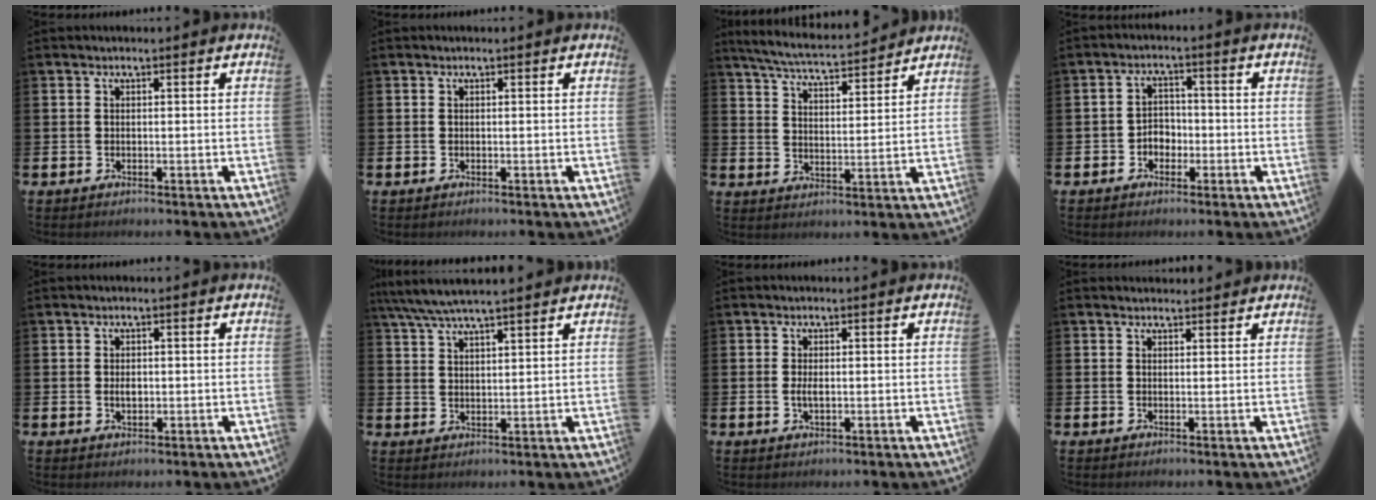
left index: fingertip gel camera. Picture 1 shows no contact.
{"total": 0.0}
{"total": 5.7, "force": [5.5, 0.4, 1.4], "torque": [-0.051, -0.036, 0.095]}
{"total": 2.9, "force": [-1.5, 2.3, 1.1], "torque": [-0.019, 0.006, -0.036]}
{"total": 1.4, "force": [0.1, 0.8, 1.1], "torque": [-0.007, 0.000, -0.004]}
{"total": 5.6, "force": [5.1, 0.5, 2.4], "torque": [-0.064, -0.015, 0.092]}
{"total": 1.6, "force": [0.0, 0.7, 1.5], "torque": [-0.020, -0.001, -0.004]}
{"total": 1.4, "force": [1.3, 0.4, 0.1], "torque": [0.008, -0.003, 0.022]}